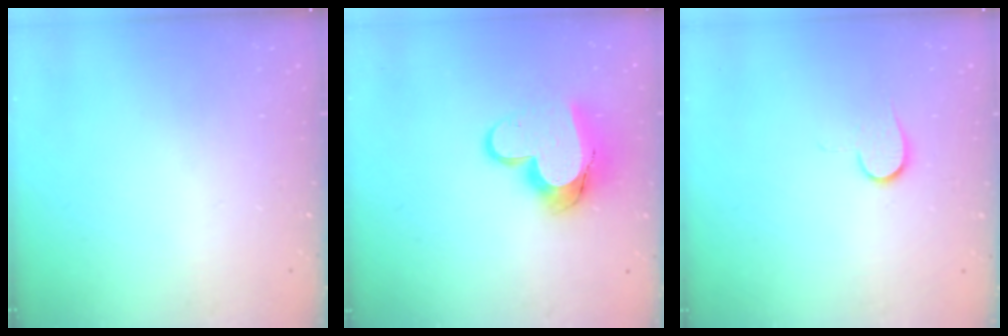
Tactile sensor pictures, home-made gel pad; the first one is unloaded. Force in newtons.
{"total": 13.7, "press": 13.7, "slide": 1.3}
{"total": 6.3, "press": 6.2, "slide": 0.8}